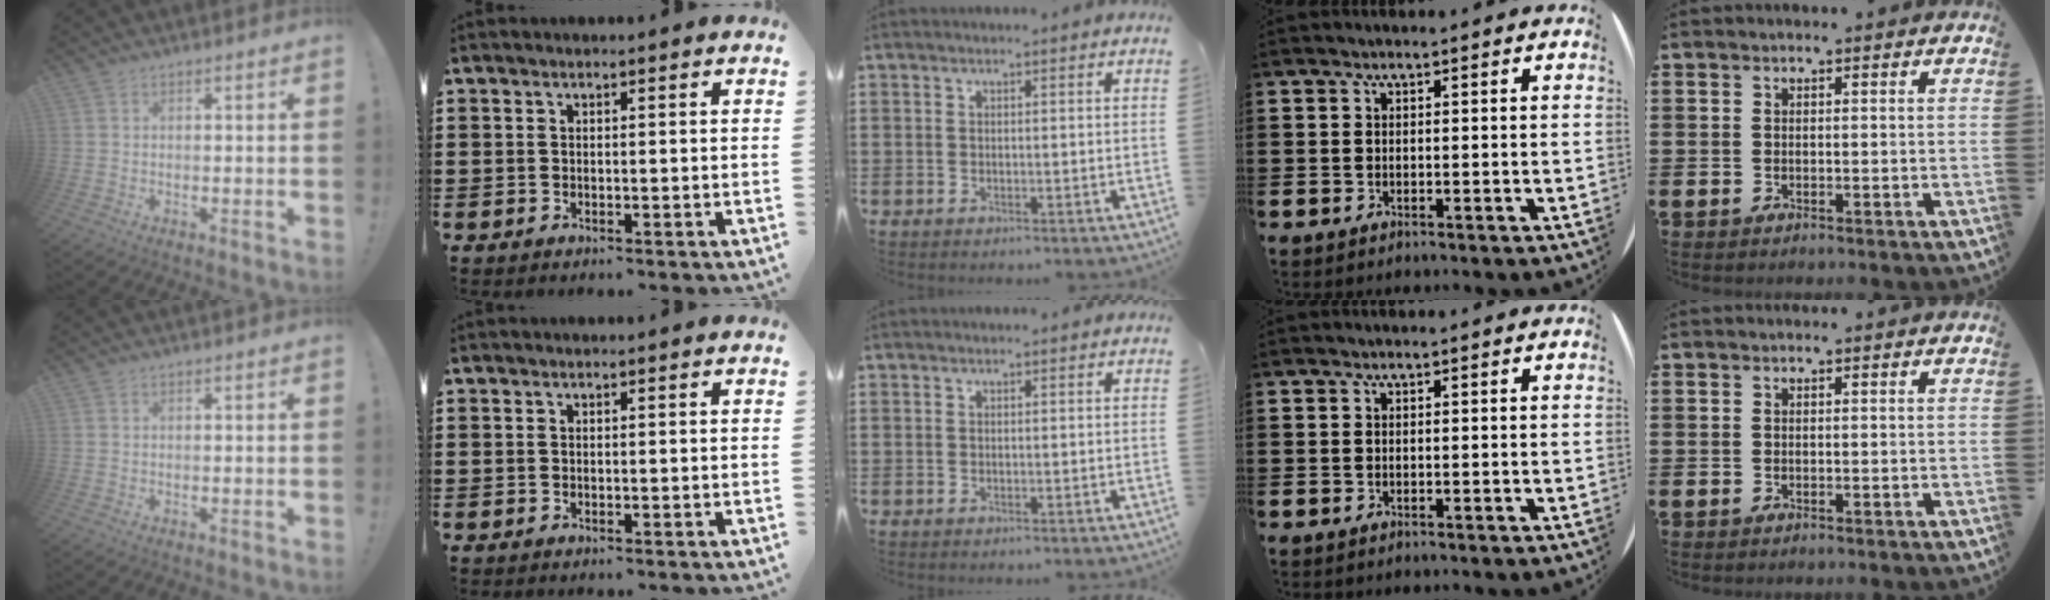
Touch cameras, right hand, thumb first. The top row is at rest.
{}